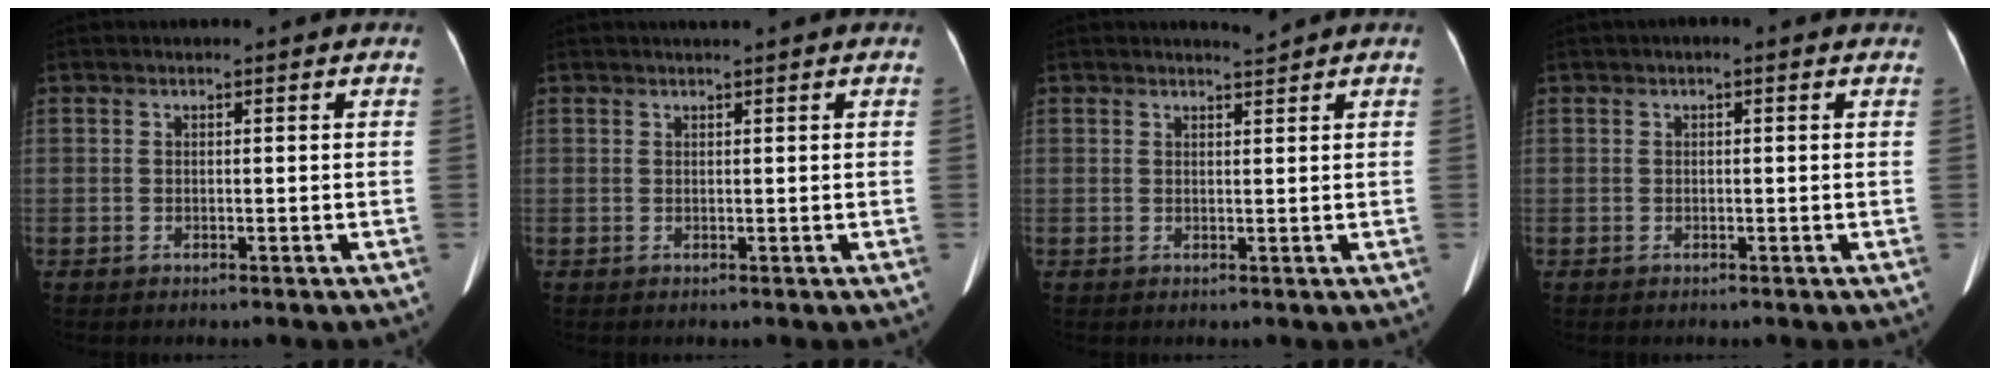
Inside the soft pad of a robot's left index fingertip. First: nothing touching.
{"total": 1.1, "force": [0.9, -0.2, 0.6], "torque": [-0.010, 0.007, 0.020]}
{"total": 1.2, "force": [1.0, -0.5, -0.1], "torque": [-0.006, -0.011, 0.020]}
{"total": 1.2, "force": [0.6, 0.3, 1.0], "torque": [-0.019, 0.014, 0.000]}